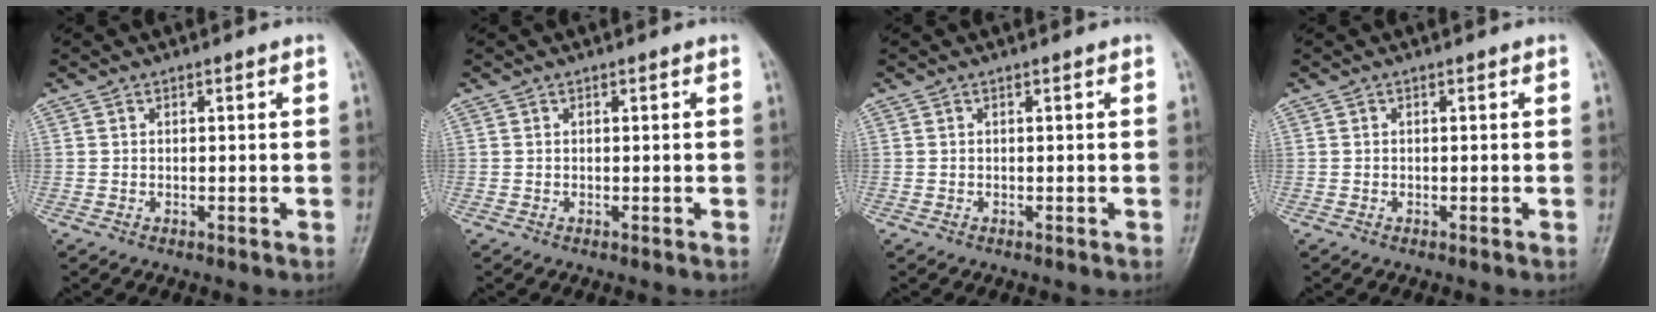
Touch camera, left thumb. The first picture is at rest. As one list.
[{"total": 0.0}, {"total": 0.0}, {"total": 0.0}]